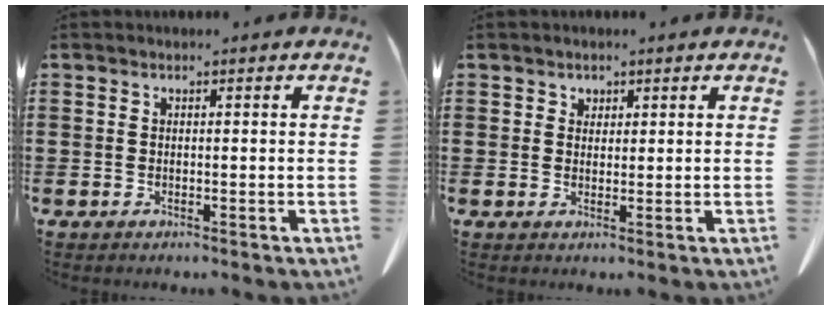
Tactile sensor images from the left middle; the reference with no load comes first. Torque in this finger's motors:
{"motor_torque": [-0.73, 0.58, -0.03, -0.02]}